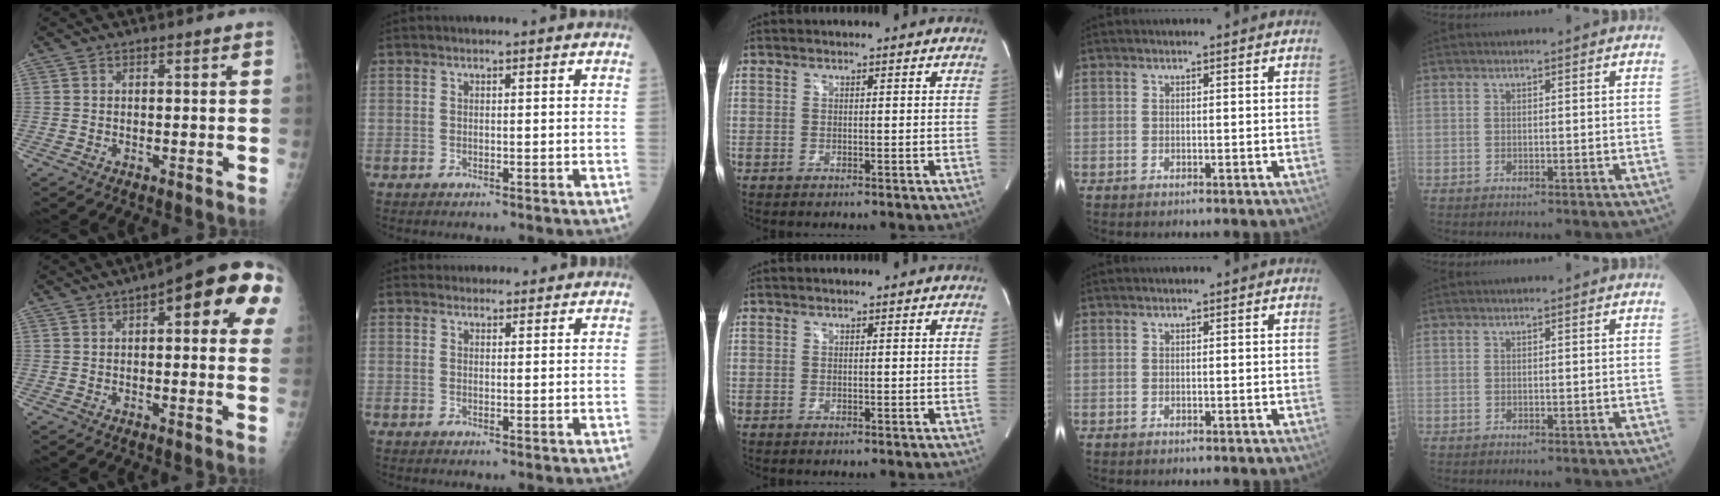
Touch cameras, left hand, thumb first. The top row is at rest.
{"thumb": {"total": 16.0, "force": [5.4, 5.4, 14.1], "torque": [-0.148, 0.011, 0.054]}, "index": {"total": 4.1, "force": [3.9, 1.4, 0.2], "torque": [0.006, 0.013, 0.045]}}